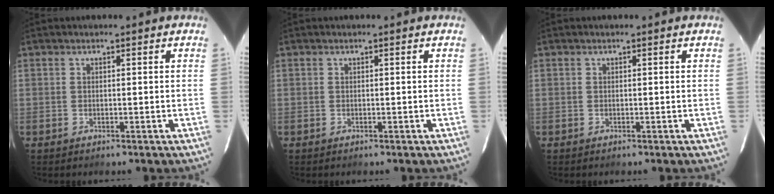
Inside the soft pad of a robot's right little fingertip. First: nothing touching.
{"total": 0.0}
{"total": 0.0}